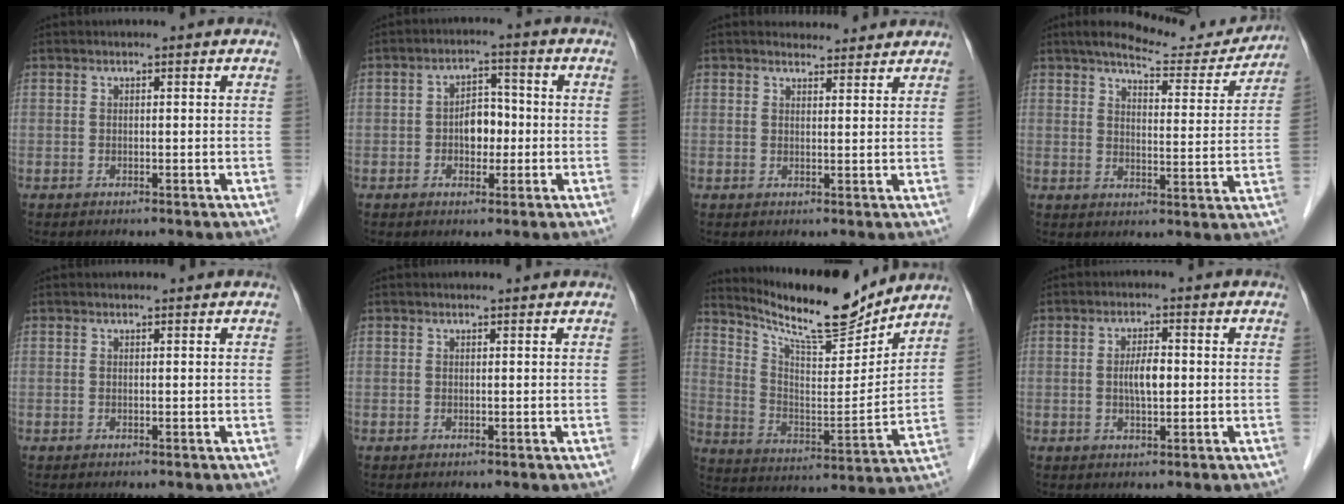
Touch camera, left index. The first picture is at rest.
{"total": 4.6, "force": [-0.7, 3.0, 3.5], "torque": [-0.057, 0.015, -0.014]}
{"total": 4.1, "force": [4.0, 1.1, 0.4], "torque": [-0.006, 0.008, 0.048]}
{"total": 11.9, "force": [11.0, 2.2, 3.8], "torque": [-0.045, -0.008, 0.142]}
{"total": 0.8, "force": [0.8, 0.1, 0.0], "torque": [-0.007, 0.003, 0.008]}
{"total": 1.0, "force": [1.0, 0.1, 0.1], "torque": [-0.010, 0.004, 0.011]}
{"total": 15.9, "force": [14.5, 1.6, 6.2], "torque": [-0.121, -0.016, 0.242]}
{"total": 3.6, "force": [0.0, 1.1, 3.4], "torque": [-0.063, 0.002, -0.002]}